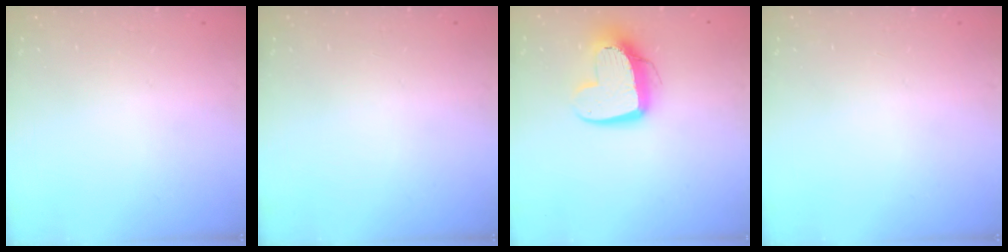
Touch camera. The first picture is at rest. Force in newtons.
{"total": 0.0}
{"total": 13.3, "press": 13.2, "slide": 1.2}
{"total": 0.0}